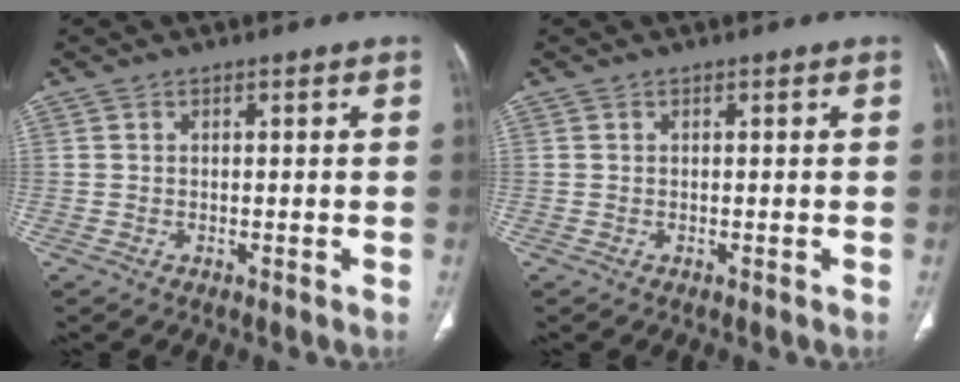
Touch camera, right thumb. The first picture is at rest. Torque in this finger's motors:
{"motor_torque": [0.00, 0.00, -0.01, 0.00, 0.00]}